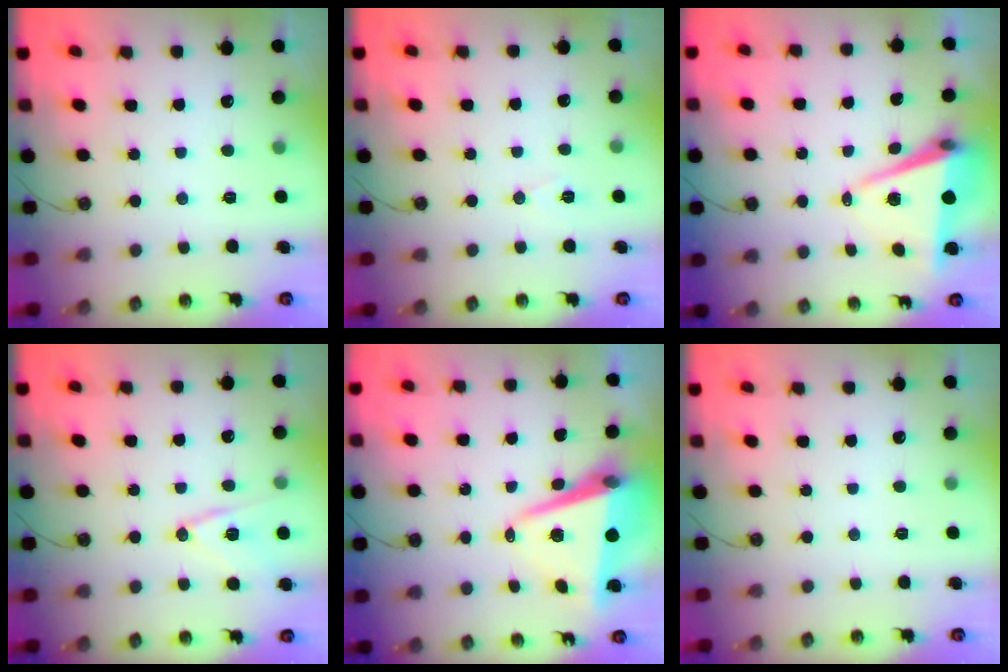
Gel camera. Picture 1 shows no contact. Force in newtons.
{"total": 6.4, "press": 4.5, "slide": 4.5}
{"total": 7.4, "press": 6.2, "slide": 4.1}
{"total": 12.1, "press": 11.7, "slide": 3.1}
{"total": 10.5, "press": 9.9, "slide": 3.3}
{"total": 0.0}